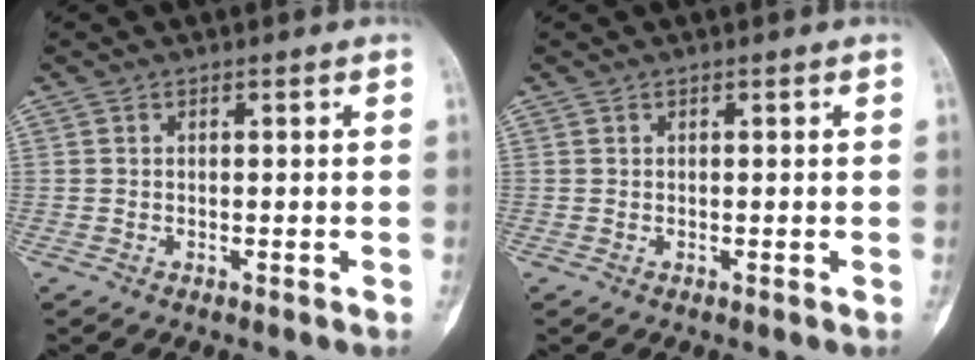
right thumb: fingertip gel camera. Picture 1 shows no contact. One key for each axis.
{"total": 0.0}